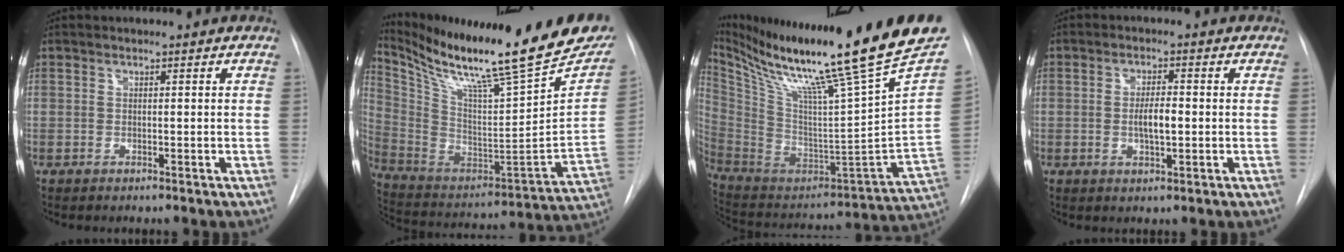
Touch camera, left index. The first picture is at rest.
{"total": 30.7, "force": [24.5, 3.8, 18.2], "torque": [-0.317, -0.065, 0.358]}
{"total": 31.5, "force": [23.2, -1.1, 21.3], "torque": [-0.374, -0.084, 0.365]}
{"total": 3.9, "force": [-0.7, 1.2, 3.7], "torque": [-0.065, -0.004, -0.013]}